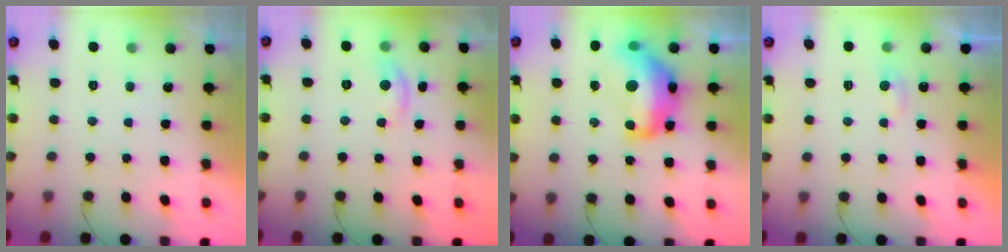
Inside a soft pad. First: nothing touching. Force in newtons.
{"total": 4.8, "press": 4.8, "slide": 0.5}
{"total": 17.5, "press": 17.3, "slide": 2.4}
{"total": 3.4, "press": 3.3, "slide": 0.4}